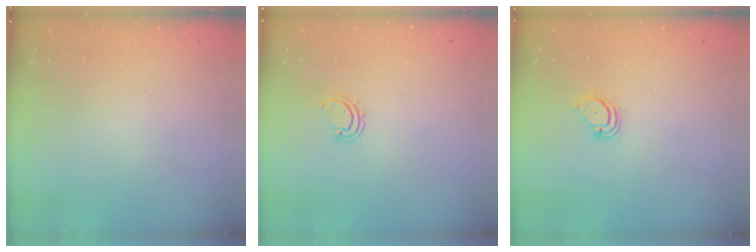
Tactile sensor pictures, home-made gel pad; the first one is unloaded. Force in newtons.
{"total": 2.9, "press": 2.9, "slide": 0.3}
{"total": 3.4, "press": 3.4, "slide": 0.2}